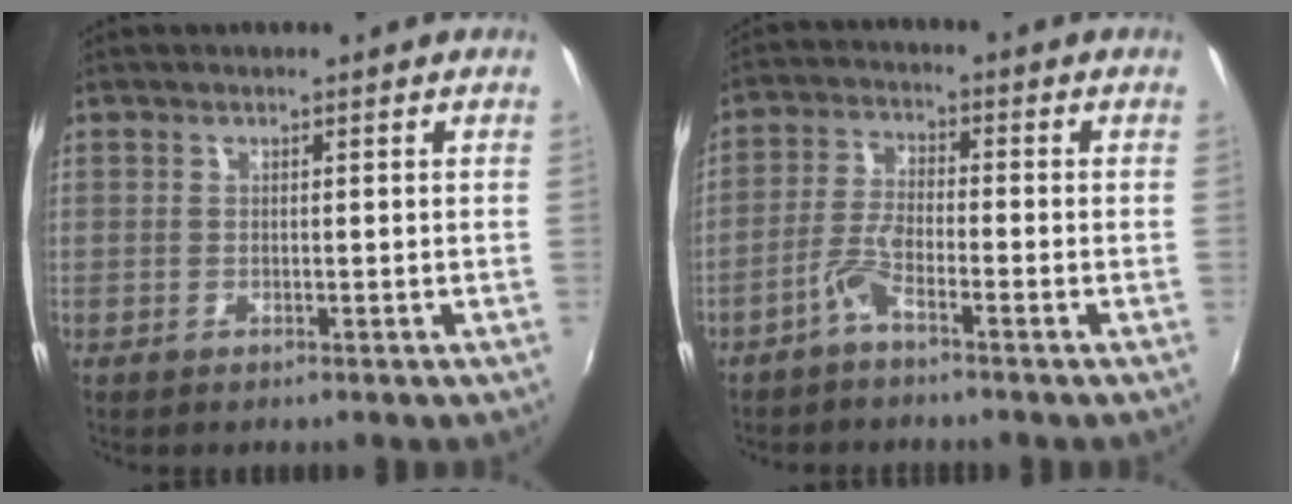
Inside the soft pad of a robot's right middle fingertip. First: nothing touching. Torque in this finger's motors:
{"motor_torque": [-0.08, -0.07, -0.02, 0.00]}